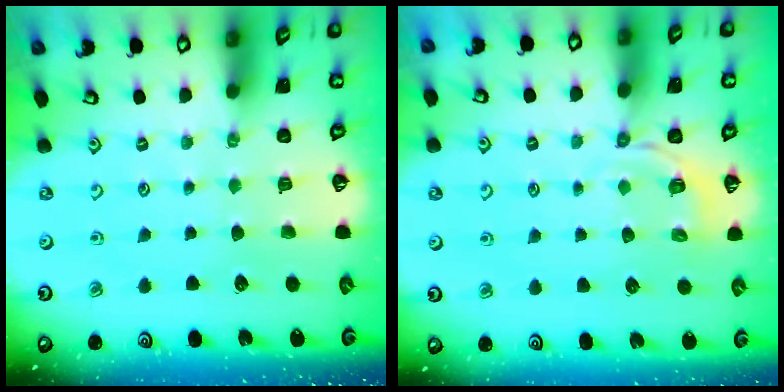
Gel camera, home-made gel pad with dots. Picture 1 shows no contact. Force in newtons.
{"total": 2.8, "press": 2.1, "slide": 1.8}